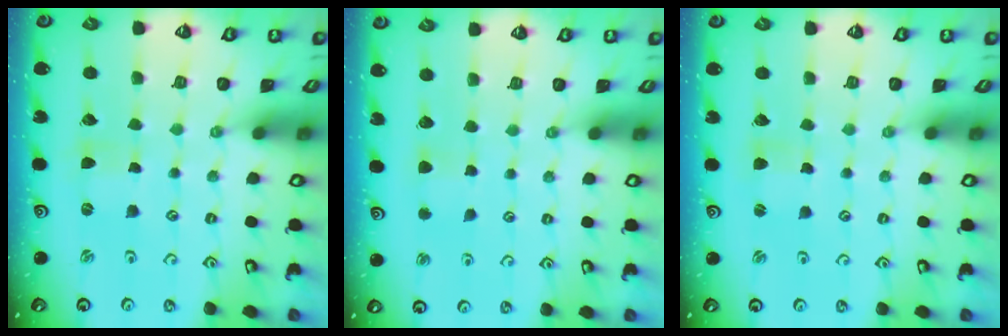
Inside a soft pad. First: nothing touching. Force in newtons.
{"total": 3.7, "press": 3.6, "slide": 0.5}
{"total": 1.6, "press": 1.6, "slide": 0.2}